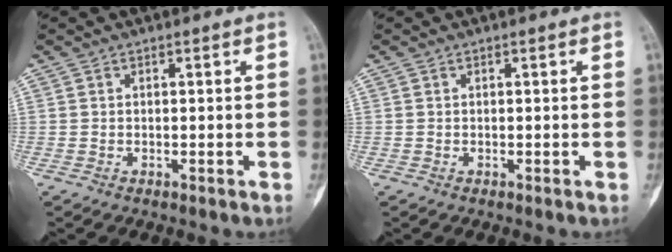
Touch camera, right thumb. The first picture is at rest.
{"total": 0.0}